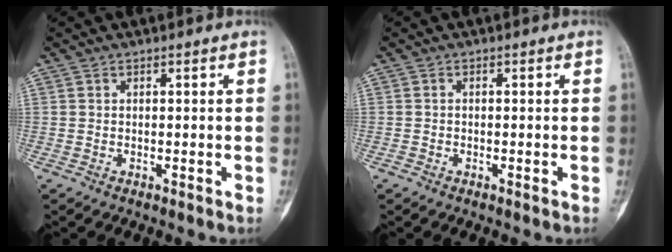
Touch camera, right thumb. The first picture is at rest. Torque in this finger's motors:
{"motor_torque": [0.31, 0.19, 0.19, 0.08, -0.01]}